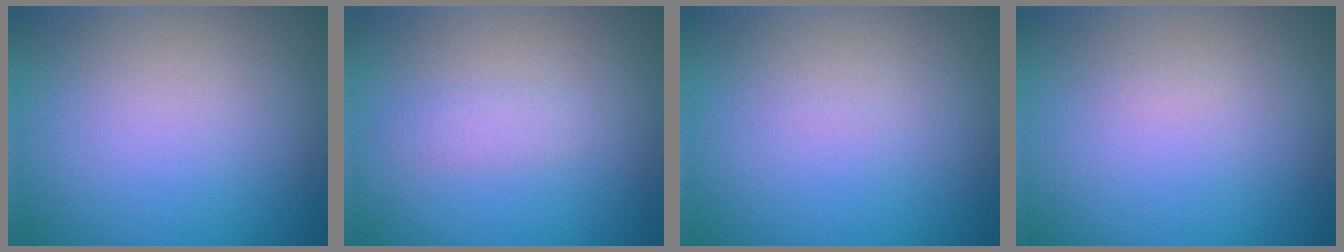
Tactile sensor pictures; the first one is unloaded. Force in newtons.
{"total": 1.1, "press": 1.1, "slide": 0.0}
{"total": 0.0}
{"total": 0.0}